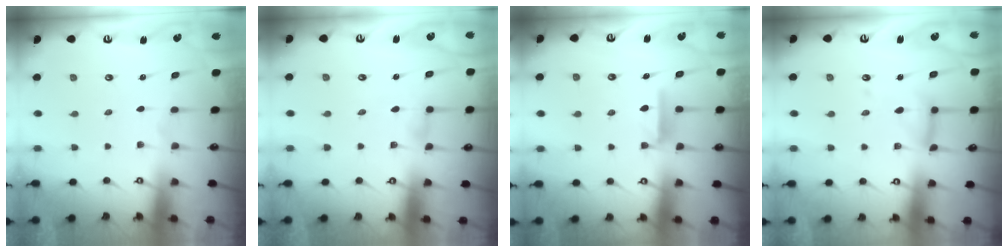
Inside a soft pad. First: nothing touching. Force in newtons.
{"total": 3.2, "press": 3.2, "slide": 0.3}
{"total": 6.5, "press": 6.5, "slide": 0.7}
{"total": 10.9, "press": 10.9, "slide": 0.9}